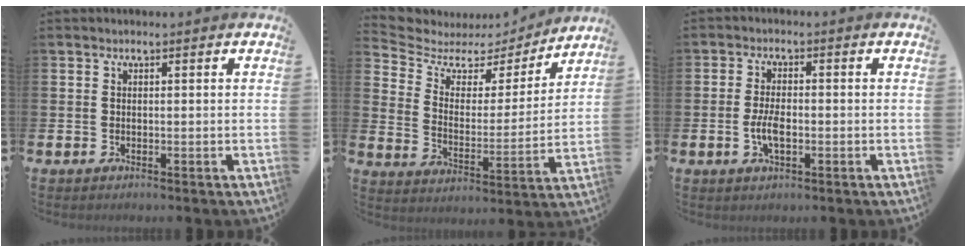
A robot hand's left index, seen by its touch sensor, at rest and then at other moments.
{"total": 5.4, "force": [4.5, 2.9, 0.9], "torque": [-0.056, -0.036, 0.070]}
{"total": 3.7, "force": [-0.8, 1.5, 3.2], "torque": [-0.063, -0.001, -0.017]}